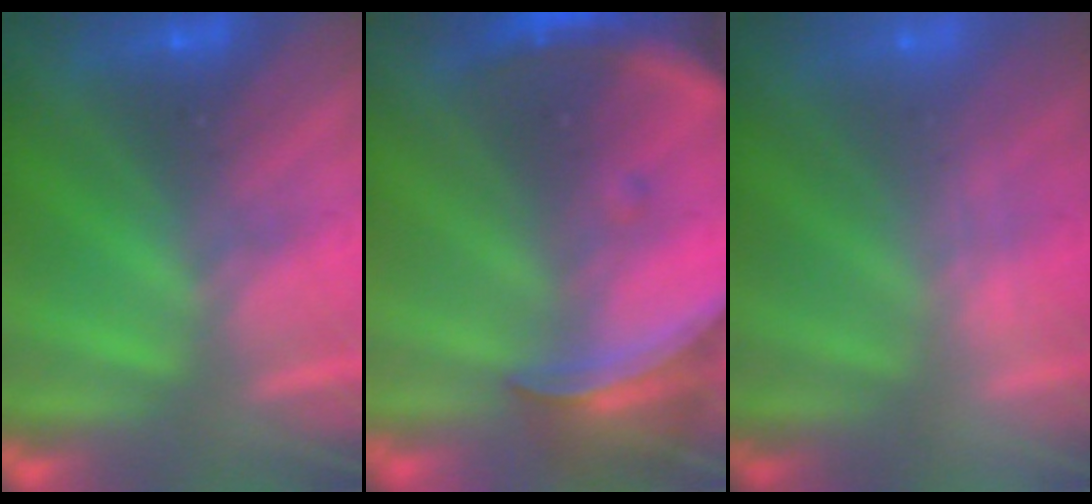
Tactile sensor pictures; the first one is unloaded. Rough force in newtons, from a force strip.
{"total": 13.7}
{"total": 1.9}